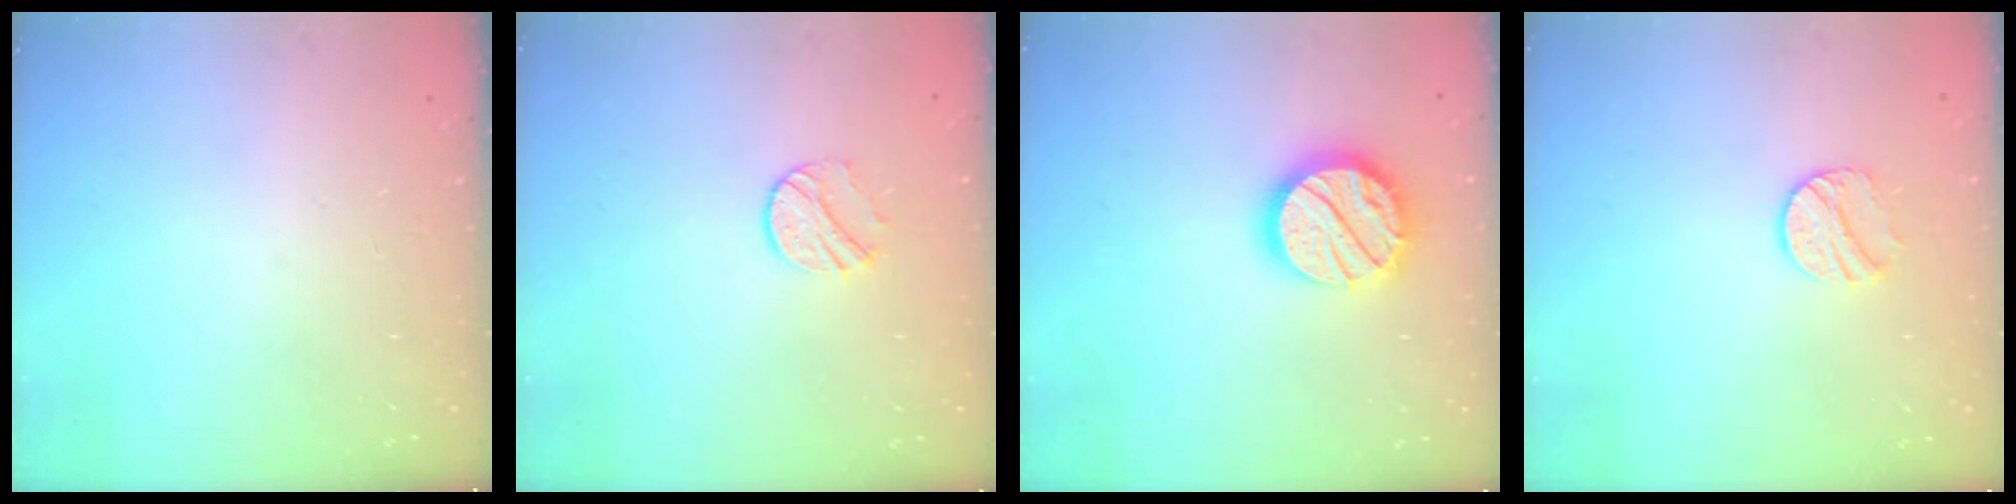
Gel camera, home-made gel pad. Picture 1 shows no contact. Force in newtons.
{"total": 8.3, "press": 8.3, "slide": 0.8}
{"total": 17.7, "press": 17.6, "slide": 1.4}
{"total": 9.0, "press": 9.0, "slide": 0.3}